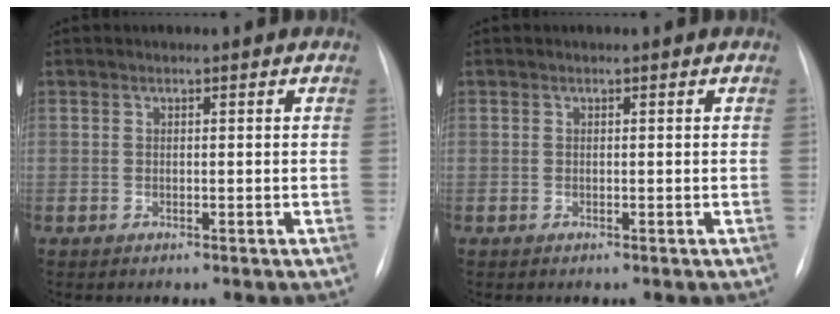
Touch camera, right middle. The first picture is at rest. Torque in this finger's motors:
{"motor_torque": [0.00, 0.00, 0.00, 0.00]}